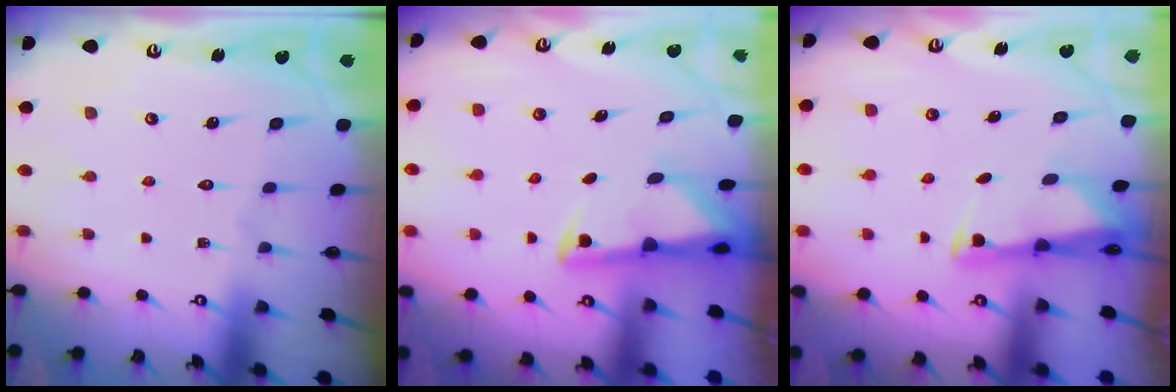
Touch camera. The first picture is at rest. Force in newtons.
{"total": 2.9, "press": 2.9, "slide": 0.7}
{"total": 2.6, "press": 2.6, "slide": 0.5}